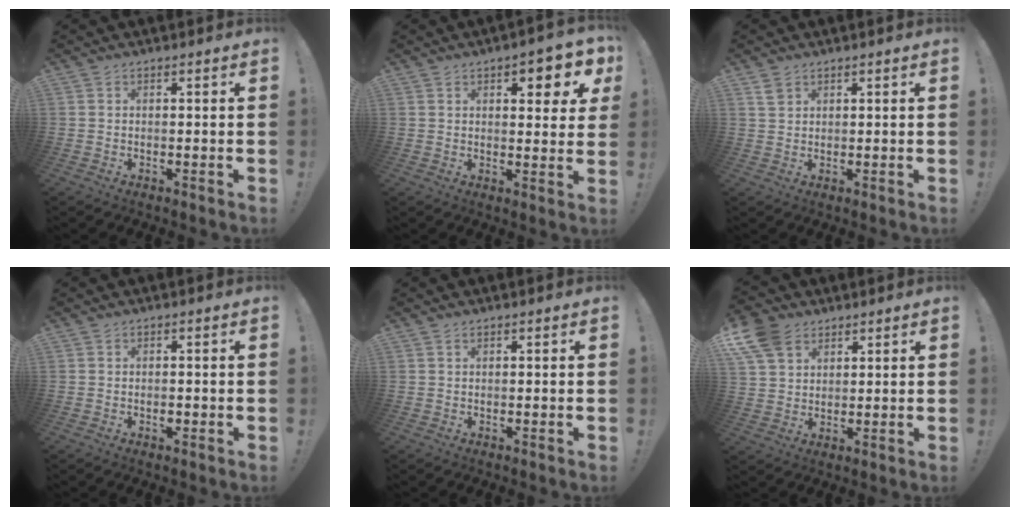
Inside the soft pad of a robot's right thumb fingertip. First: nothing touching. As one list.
[{"total": 6.9, "force": [3.5, 2.3, 5.5], "torque": [-0.059, -0.020, 0.052]}, {"total": 2.4, "force": [1.7, 1.3, 1.0], "torque": [-0.009, -0.009, 0.030]}, {"total": 1.0, "force": [-0.5, 0.6, 0.7], "torque": [-0.010, 0.001, -0.008]}, {"total": 0.5, "force": [0.4, 0.2, 0.2], "torque": [0.004, -0.003, 0.007]}, {"total": 9.7, "force": [5.5, 6.6, 4.5], "torque": [-0.089, -0.025, 0.111]}]